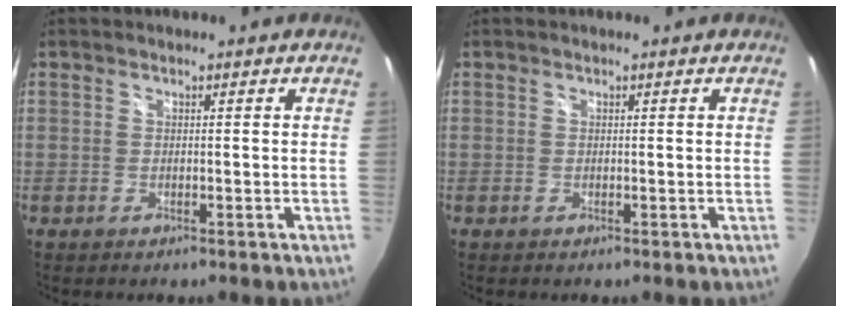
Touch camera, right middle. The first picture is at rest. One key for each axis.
{"total": 0.0}